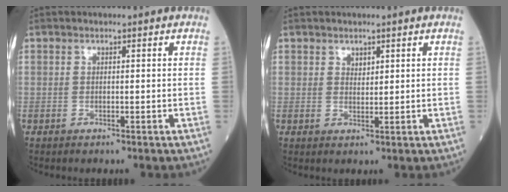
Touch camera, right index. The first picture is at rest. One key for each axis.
{"total": 1.3, "fx": 0.9, "fy": 0.7, "fz": 0.6, "tx": -0.007, "ty": -0.002, "tz": 0.015}